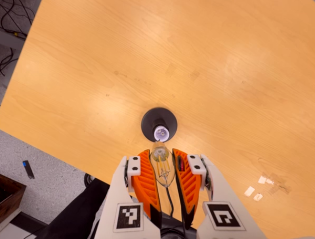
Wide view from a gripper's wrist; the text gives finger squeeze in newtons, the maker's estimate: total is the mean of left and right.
{"total": 22.2, "left": 26.0, "right": 18.3}